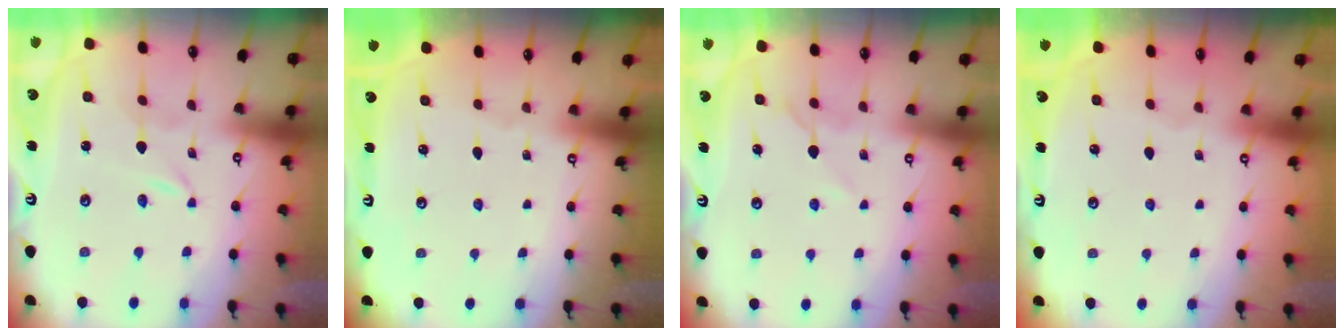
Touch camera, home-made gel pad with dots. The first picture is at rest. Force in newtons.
{"total": 0.0}
{"total": 5.3, "press": 5.2, "slide": 0.5}
{"total": 0.6, "press": 0.6, "slide": 0.1}